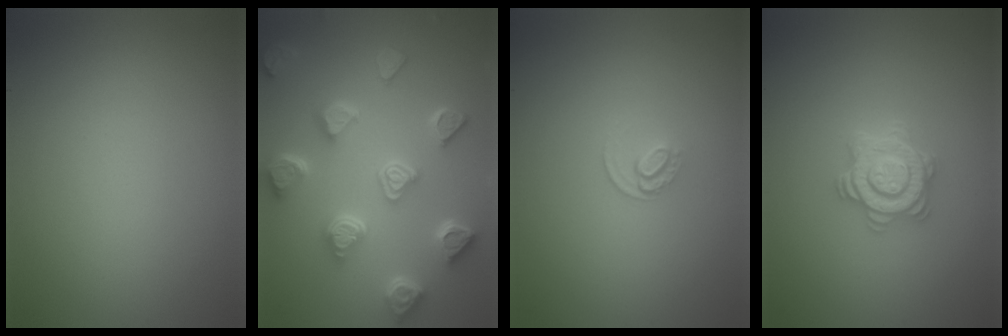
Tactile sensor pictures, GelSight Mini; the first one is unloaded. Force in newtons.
{"total": 6.8, "press": 5.5, "slide": 4.0}
{"total": 1.0, "press": 0.6, "slide": 0.8}
{"total": 3.6, "press": 3.3, "slide": 1.4}